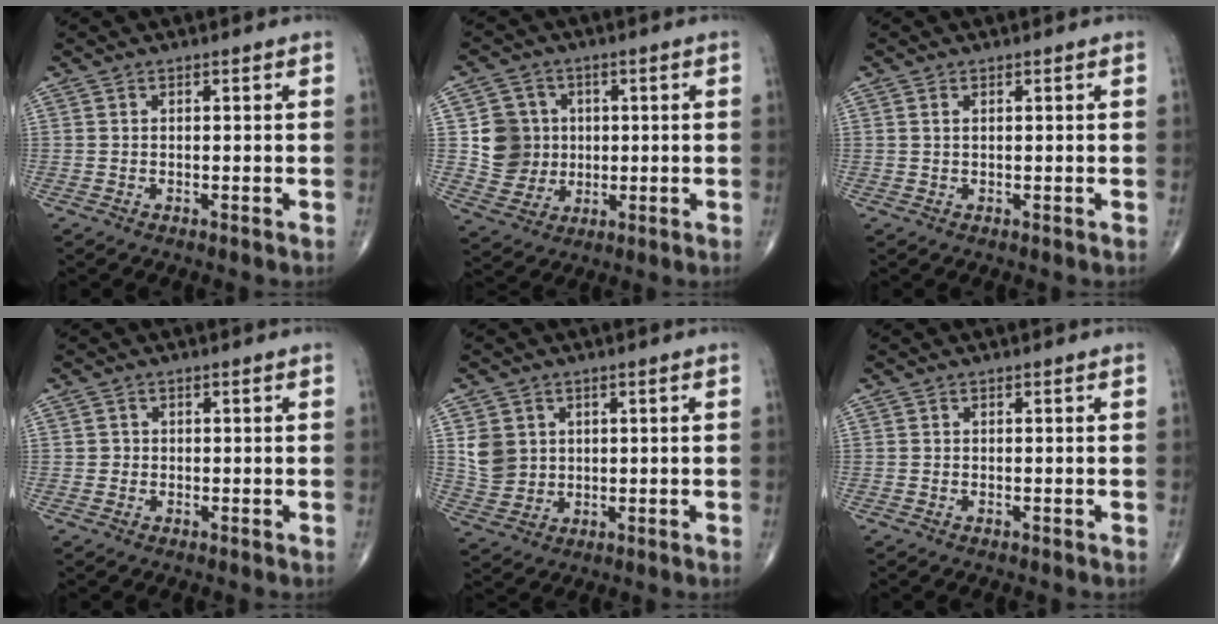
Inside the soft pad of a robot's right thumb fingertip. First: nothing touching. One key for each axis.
{"total": 8.9, "fx": 0.7, "fy": 8.5, "fz": 2.6, "tx": -0.013, "ty": 0.002, "tz": 0.016}
{"total": 0.8, "fx": 0.4, "fy": 0.3, "fz": 0.6, "tx": -0.014, "ty": 0.006, "tz": 0.009}
{"total": 0.9, "fx": -0.2, "fy": 0.9, "fz": -0.1, "tx": 0.008, "ty": 0.004, "tz": -0.007}
{"total": 6.4, "fx": 1.6, "fy": 5.6, "fz": 2.7, "tx": -0.033, "ty": -0.008, "tz": 0.040}
{"total": 0.0}